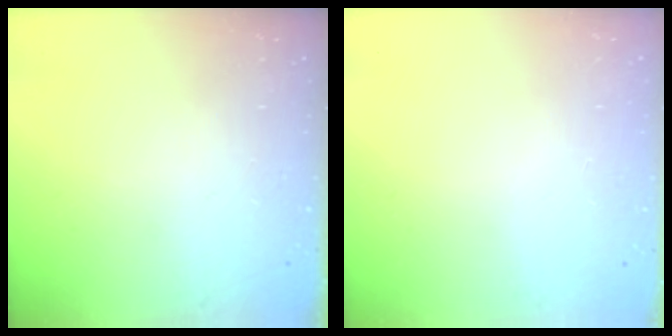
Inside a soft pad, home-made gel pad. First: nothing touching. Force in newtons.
{"total": 0.0}